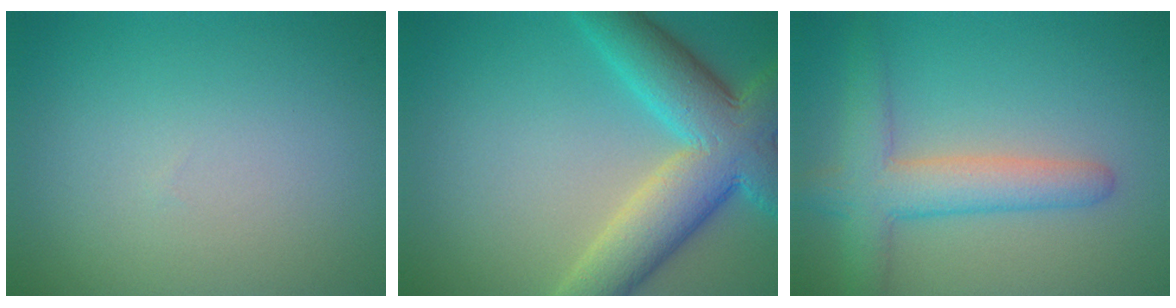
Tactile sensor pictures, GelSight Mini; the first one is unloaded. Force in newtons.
{"total": 9.6, "press": 9.6, "slide": 0.4}
{"total": 4.8, "press": 4.8, "slide": 0.3}